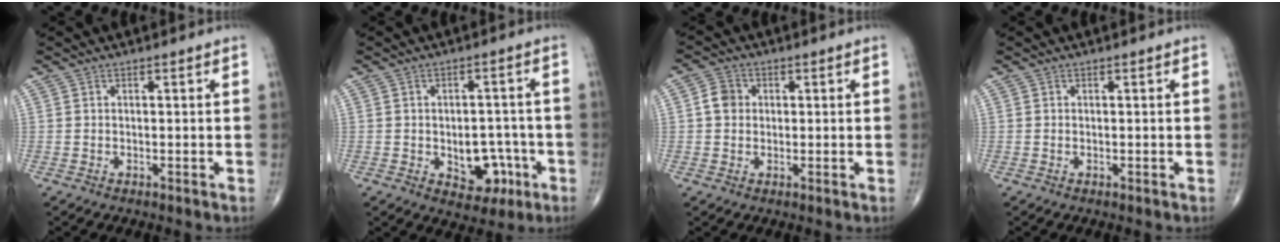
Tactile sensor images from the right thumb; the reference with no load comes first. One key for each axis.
{"total": 8.4, "fx": -2.6, "fy": 5.8, "fz": 5.5, "tx": -0.035, "ty": 0.025, "tz": -0.024}
{"total": 3.8, "fx": 0.4, "fy": 3.4, "fz": 1.8, "tx": -0.021, "ty": 0.007, "tz": 0.001}
{"total": 0.0}